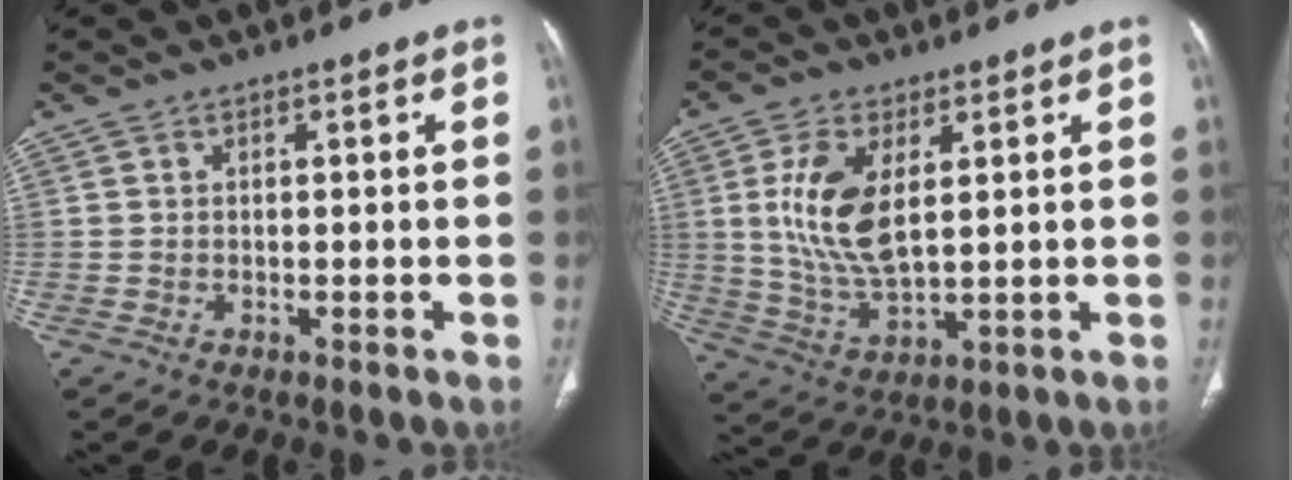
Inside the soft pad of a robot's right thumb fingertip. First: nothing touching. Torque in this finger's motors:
{"motor_torque": [-0.67, 1.16, 1.22, 0.39, 0.13]}